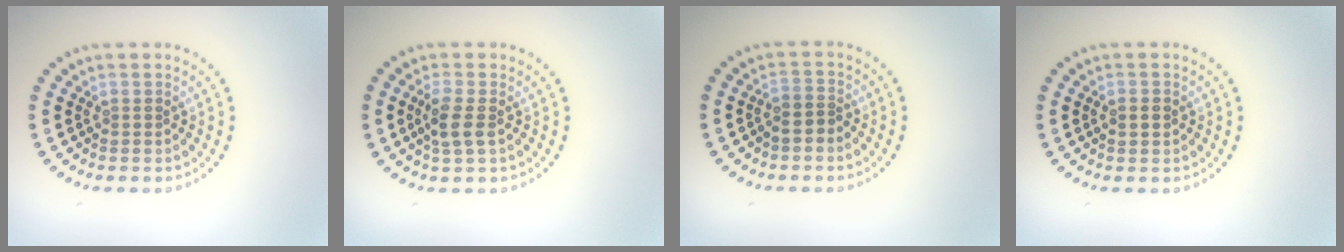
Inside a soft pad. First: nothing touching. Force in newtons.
{"total": 2.4, "press": 2.1, "slide": 1.0}
{"total": 1.6, "press": 1.5, "slide": 0.7}
{"total": 1.7, "press": 1.7, "slide": 0.1}